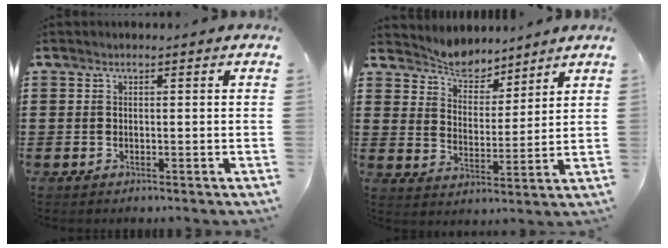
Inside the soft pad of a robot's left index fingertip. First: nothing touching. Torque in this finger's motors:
{"motor_torque": [0.10, -0.50, 0.05, 0.00]}